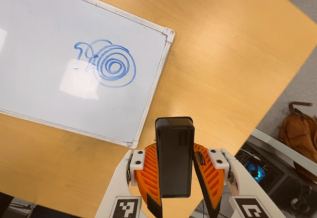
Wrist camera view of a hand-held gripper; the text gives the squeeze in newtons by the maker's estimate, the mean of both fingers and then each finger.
{"total": 4.9, "left": 4.3, "right": 5.4}